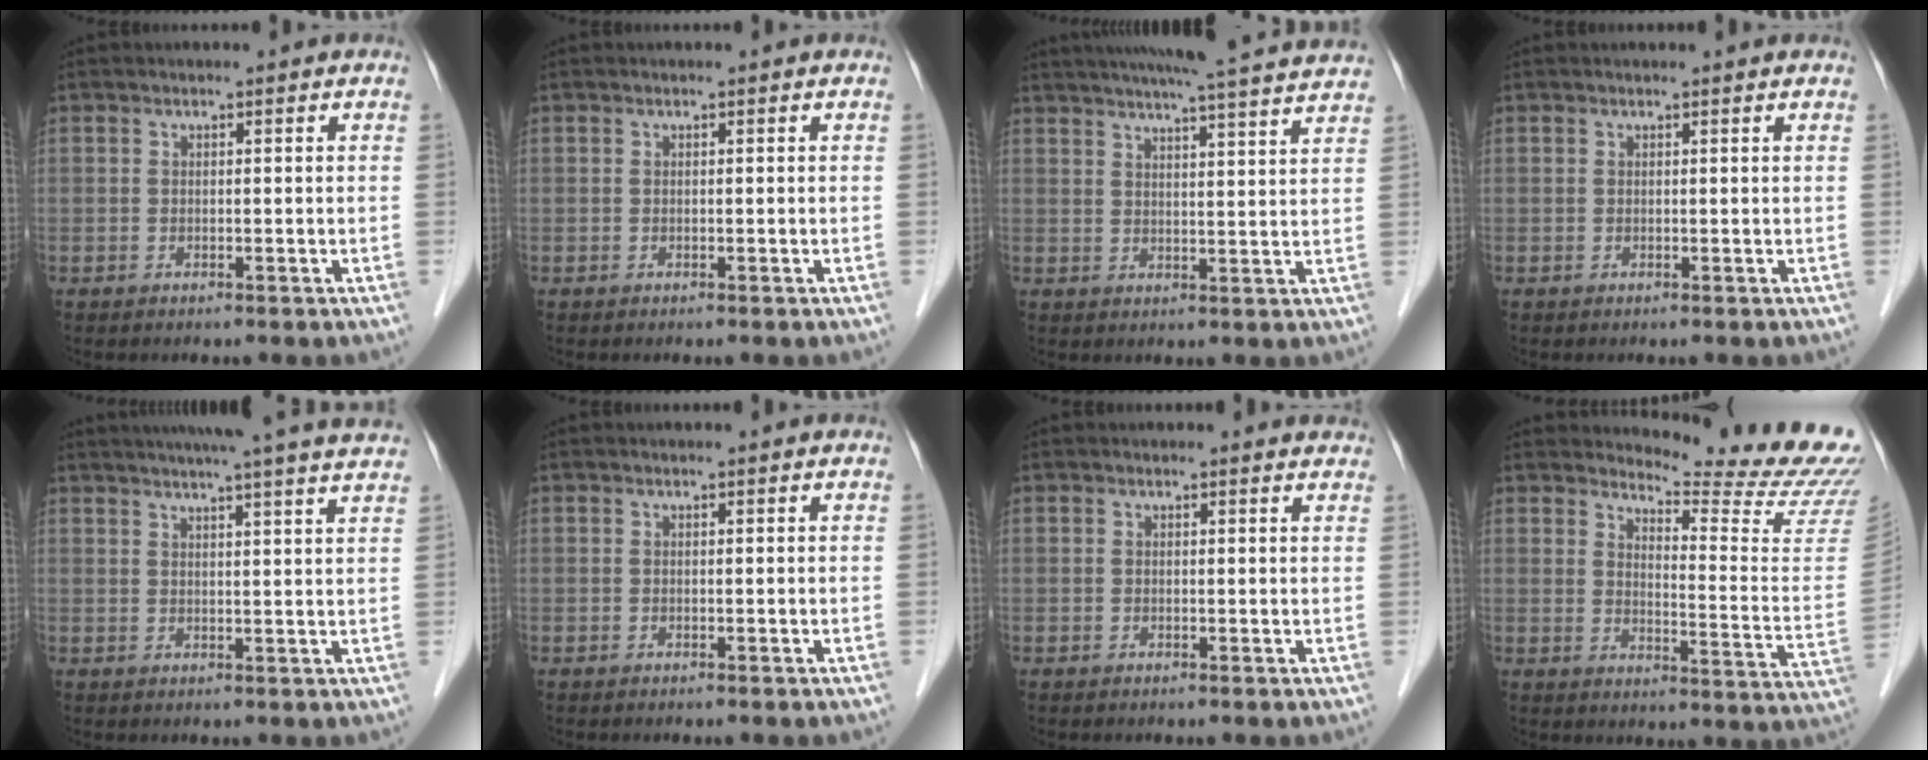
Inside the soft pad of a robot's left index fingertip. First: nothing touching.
{"total": 0.0}
{"total": 20.0, "force": [18.0, -0.3, 8.6], "torque": [-0.138, 0.001, 0.226]}
{"total": 1.4, "force": [1.3, 0.1, 0.3], "torque": [-0.011, 0.009, 0.013]}
{"total": 19.3, "force": [17.1, -0.4, 9.0], "torque": [-0.140, 0.003, 0.210]}
{"total": 0.8, "force": [0.8, 0.0, 0.2], "torque": [-0.007, 0.006, 0.009]}
{"total": 3.1, "force": [3.0, 0.6, 0.3], "torque": [-0.006, -0.003, 0.018]}
{"total": 17.2, "force": [16.8, -0.9, 3.6], "torque": [-0.057, -0.143, 0.188]}